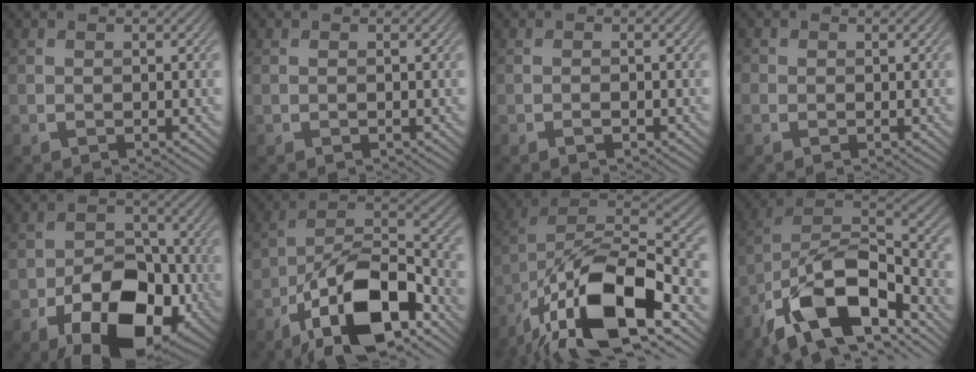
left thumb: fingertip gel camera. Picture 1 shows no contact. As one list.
[{"total": 0.0}, {"total": 0.8, "force": [-0.6, 0.3, 0.5], "torque": [-0.009, 0.000, -0.008]}, {"total": 1.0, "force": [-0.1, 1.0, 0.1], "torque": [0.004, -0.003, -0.005]}, {"total": 14.3, "force": [-6.6, 8.4, 9.5], "torque": [-0.157, -0.021, -0.113]}, {"total": 15.1, "force": [-8.6, 6.4, 10.7], "torque": [-0.192, -0.011, -0.167]}, {"total": 16.8, "force": [-9.6, 7.3, 11.7], "torque": [-0.222, -0.008, -0.179]}, {"total": 15.5, "force": [-9.6, 6.5, 10.3], "torque": [-0.208, -0.011, -0.185]}]